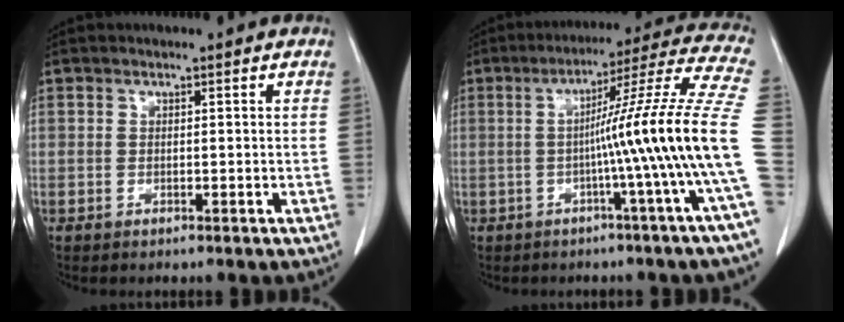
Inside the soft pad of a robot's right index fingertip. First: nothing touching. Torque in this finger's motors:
{"motor_torque": [1.52, -0.62, 0.76, 0.21]}